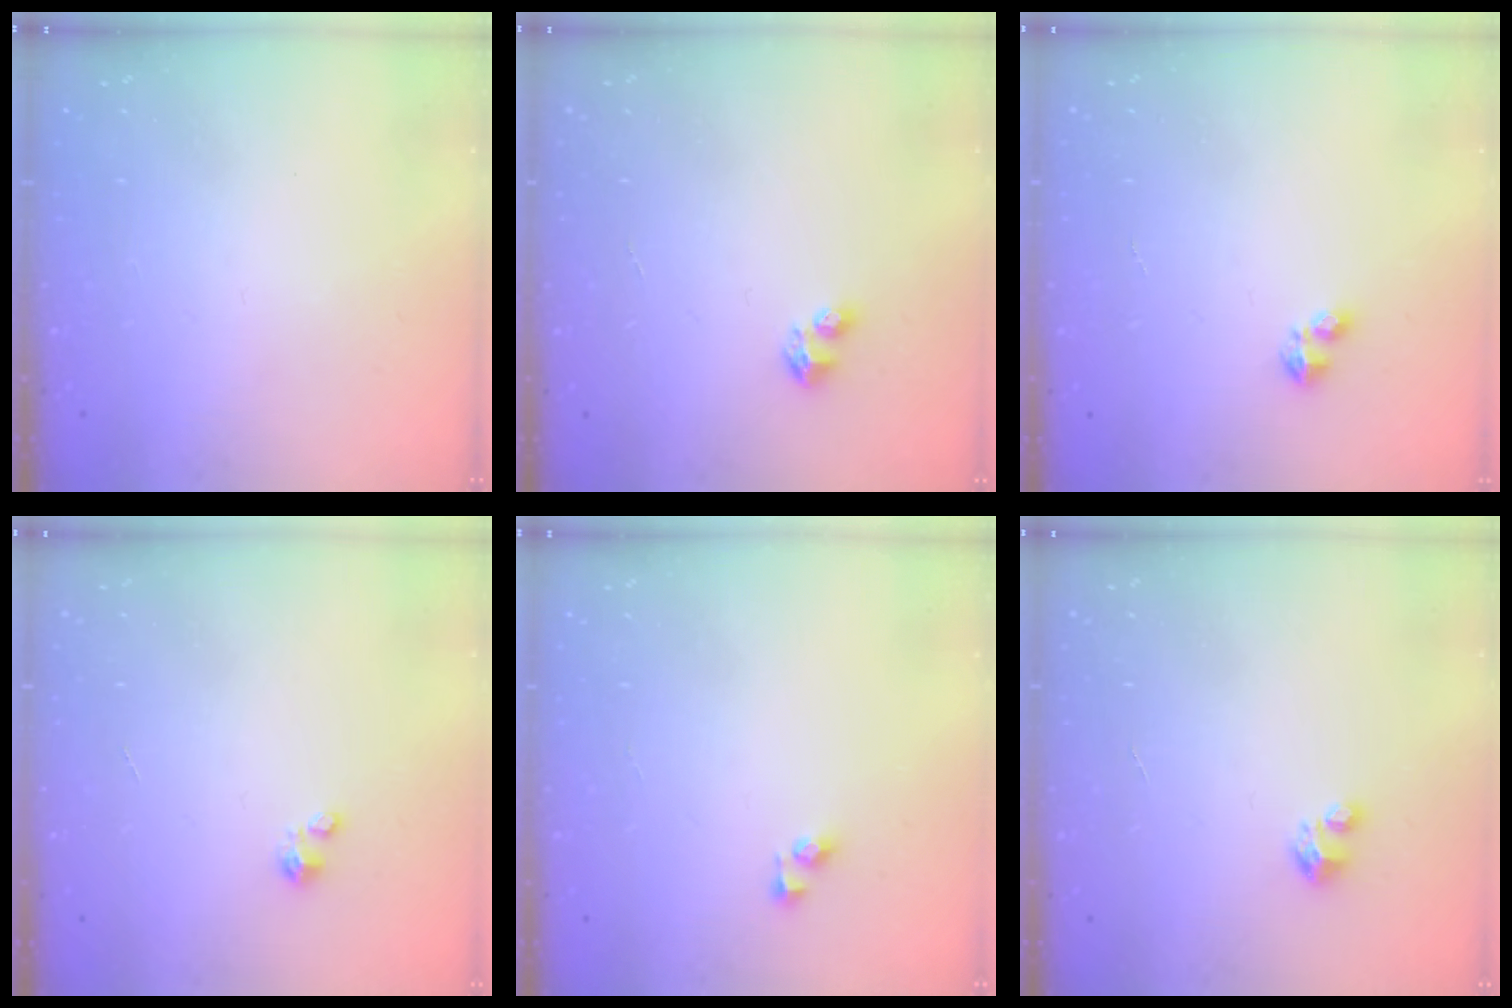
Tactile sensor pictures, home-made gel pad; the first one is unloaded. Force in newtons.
{"total": 3.0, "press": 2.9, "slide": 0.3}
{"total": 2.4, "press": 2.4, "slide": 0.5}
{"total": 0.8, "press": 0.7, "slide": 0.3}
{"total": 4.0, "press": 4.0, "slide": 0.4}
{"total": 1.7, "press": 1.7, "slide": 0.1}